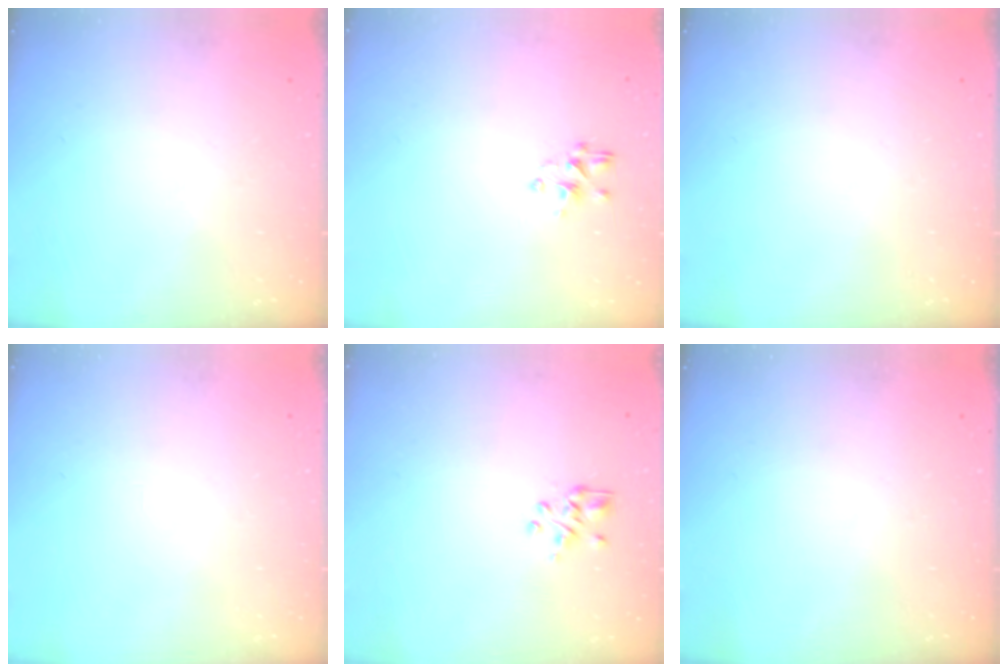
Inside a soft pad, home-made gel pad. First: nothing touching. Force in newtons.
{"total": 2.4, "press": 2.2, "slide": 1.0}
{"total": 0.0}
{"total": 0.0}
{"total": 2.2, "press": 2.0, "slide": 1.0}
{"total": 0.0}